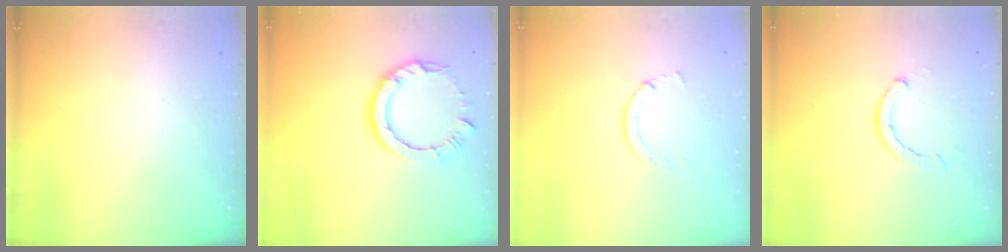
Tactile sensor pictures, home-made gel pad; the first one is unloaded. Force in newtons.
{"total": 8.9, "press": 8.9, "slide": 1.0}
{"total": 1.3, "press": 1.2, "slide": 0.3}
{"total": 2.6, "press": 2.5, "slide": 0.4}